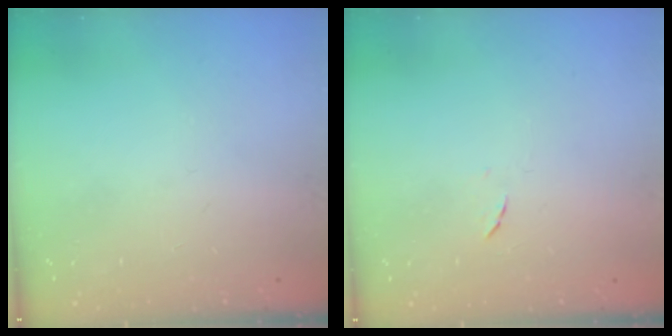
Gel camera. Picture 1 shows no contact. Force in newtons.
{"total": 4.8, "press": 4.8, "slide": 0.5}